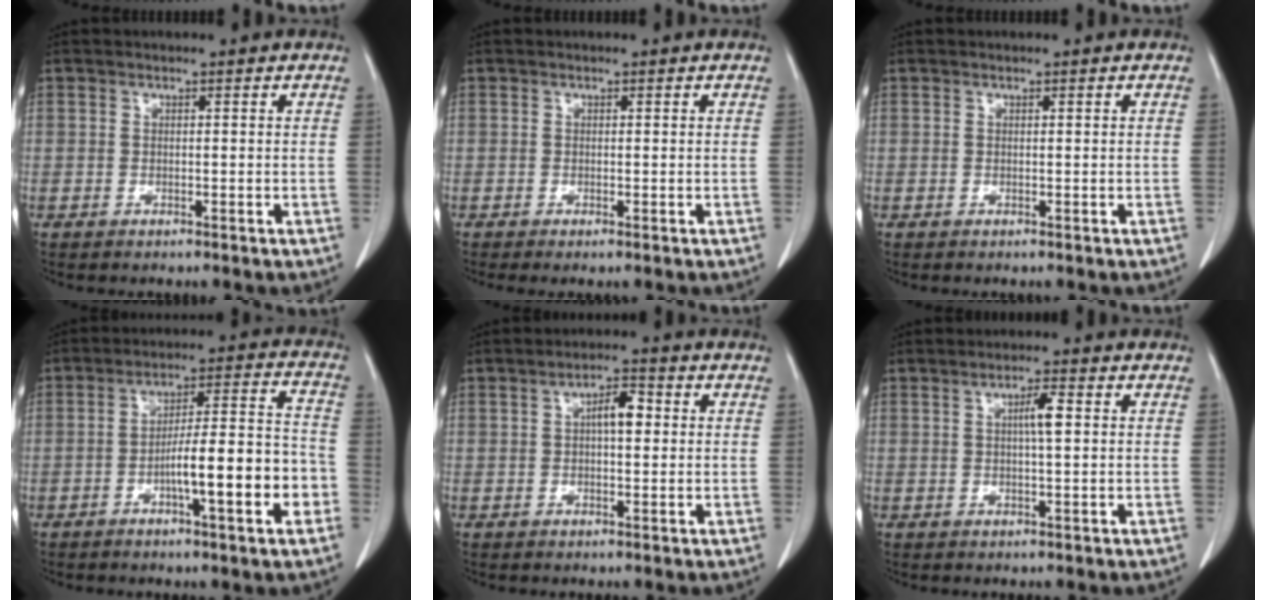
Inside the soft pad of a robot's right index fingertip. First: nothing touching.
{"total": 0.8, "force": [-0.3, 0.0, 0.7], "torque": [-0.014, -0.003, -0.004]}
{"total": 0.0}
{"total": 12.5, "force": [-4.2, 1.3, 11.7], "torque": [-0.177, 0.018, -0.059]}
{"total": 4.2, "force": [0.7, 1.5, 3.9], "torque": [-0.065, 0.012, 0.009]}
{"total": 3.2, "force": [0.6, 0.2, 3.2], "torque": [-0.055, 0.003, 0.009]}